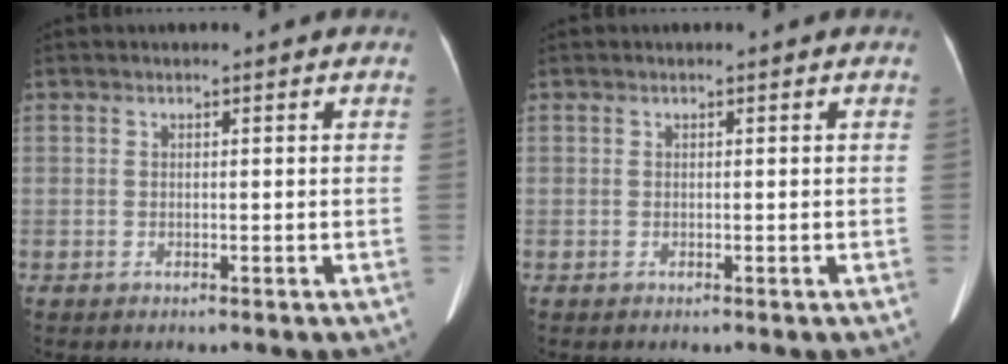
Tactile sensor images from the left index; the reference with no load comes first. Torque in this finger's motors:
{"motor_torque": [0.11, -0.04, 0.06, 0.00]}